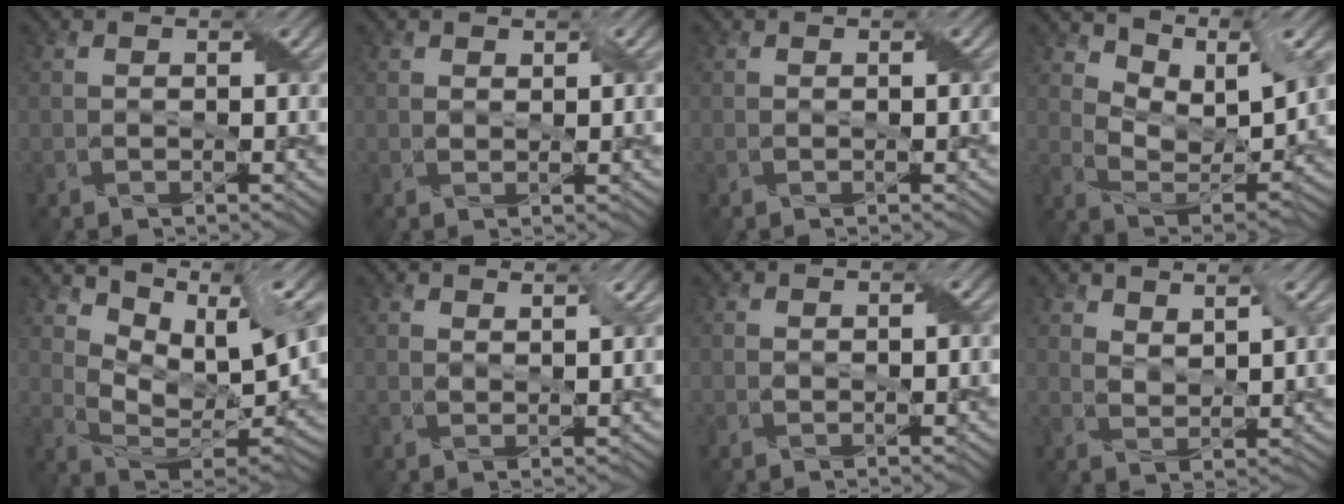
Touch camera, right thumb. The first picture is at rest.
{"total": 1.1, "force": [0.6, 0.5, 0.7], "torque": [-0.016, 0.000, 0.014]}
{"total": 0.0}
{"total": 9.4, "force": [6.4, 3.5, 6.0], "torque": [-0.130, -0.004, 0.114]}
{"total": 11.7, "force": [5.8, 4.8, 8.9], "torque": [-0.167, 0.002, 0.109]}
{"total": 1.4, "force": [1.1, 0.2, 0.9], "torque": [-0.020, 0.000, 0.021]}
{"total": 0.6, "force": [0.1, 0.1, 0.5], "torque": [-0.012, 0.002, 0.002]}
{"total": 3.4, "force": [2.5, 1.0, 2.0], "torque": [-0.045, -0.001, 0.050]}